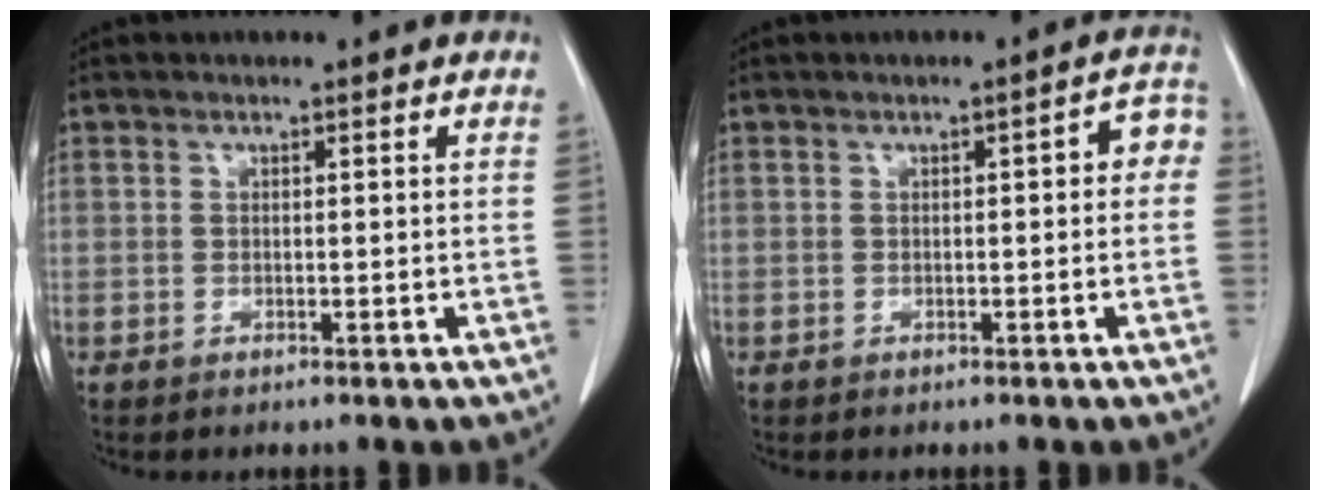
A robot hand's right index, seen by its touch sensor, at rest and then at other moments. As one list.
[{"total": 3.6, "force": [0.3, 1.3, 3.4], "torque": [-0.031, 0.019, -0.001]}]